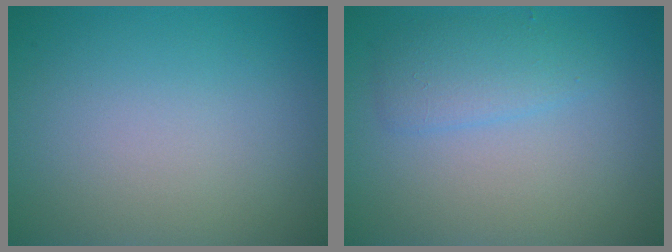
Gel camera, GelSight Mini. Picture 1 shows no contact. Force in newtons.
{"total": 2.4, "press": 2.4, "slide": 0.1}